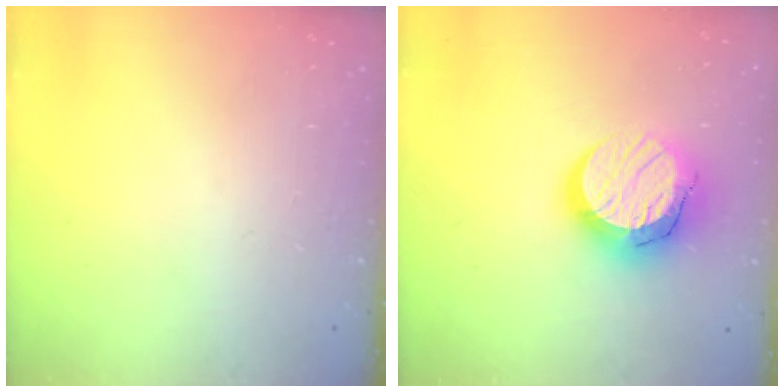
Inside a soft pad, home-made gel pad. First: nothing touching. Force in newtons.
{"total": 14.5, "press": 14.5, "slide": 0.9}